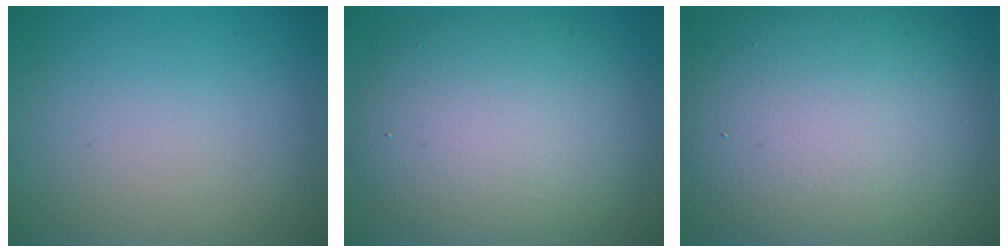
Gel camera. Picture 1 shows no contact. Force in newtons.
{"total": 10.1, "press": 10.0, "slide": 1.1}
{"total": 15.7, "press": 15.7, "slide": 1.3}